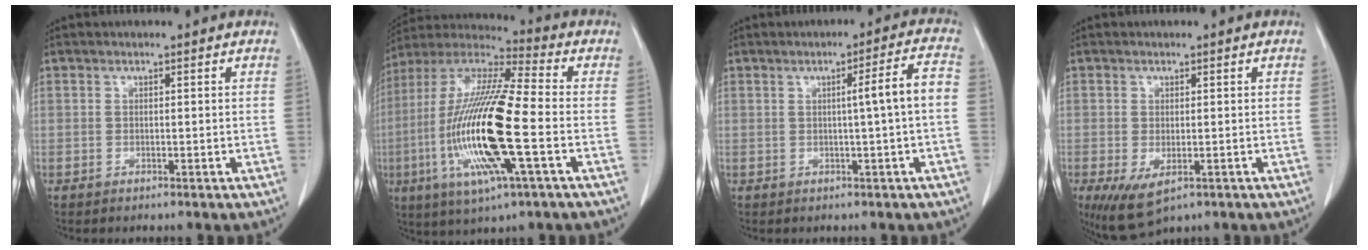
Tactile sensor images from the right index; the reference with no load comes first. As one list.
[{"total": 20.7, "force": [-4.4, 2.3, 20.1], "torque": [-0.428, -0.017, -0.084]}, {"total": 5.3, "force": [-0.2, -0.7, 5.3], "torque": [-0.075, 0.009, -0.002]}, {"total": 5.7, "force": [-2.5, 2.6, 4.4], "torque": [-0.080, -0.018, -0.029]}]